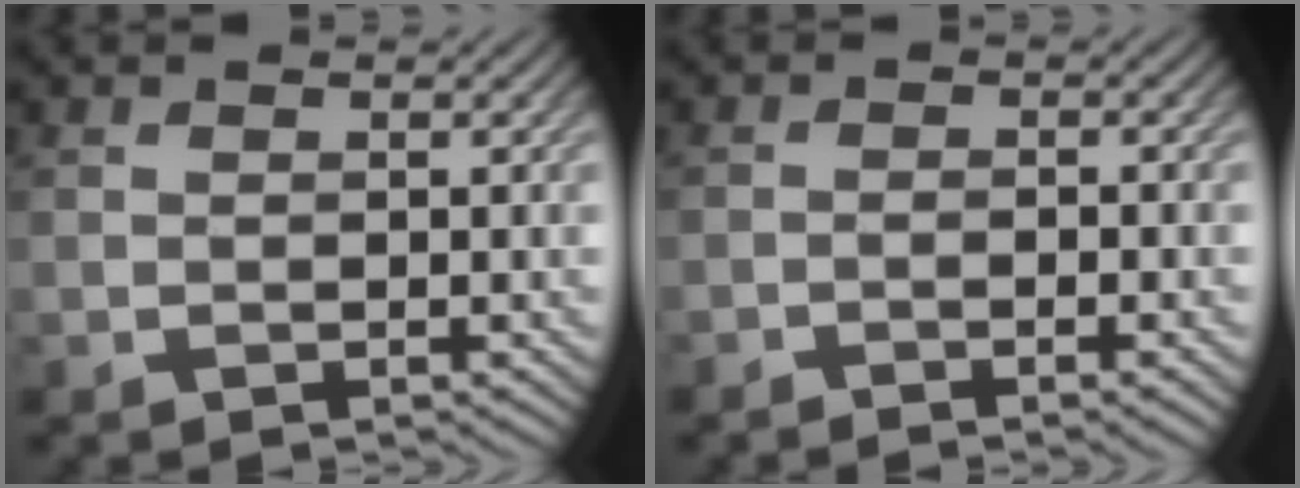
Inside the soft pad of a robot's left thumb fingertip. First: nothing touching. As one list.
[{"total": 2.1, "force": [-1.6, 0.1, 1.3], "torque": [-0.029, 0.007, -0.029]}]